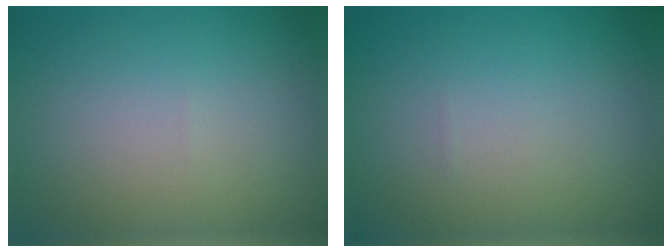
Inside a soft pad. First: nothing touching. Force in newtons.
{"total": 0.0}